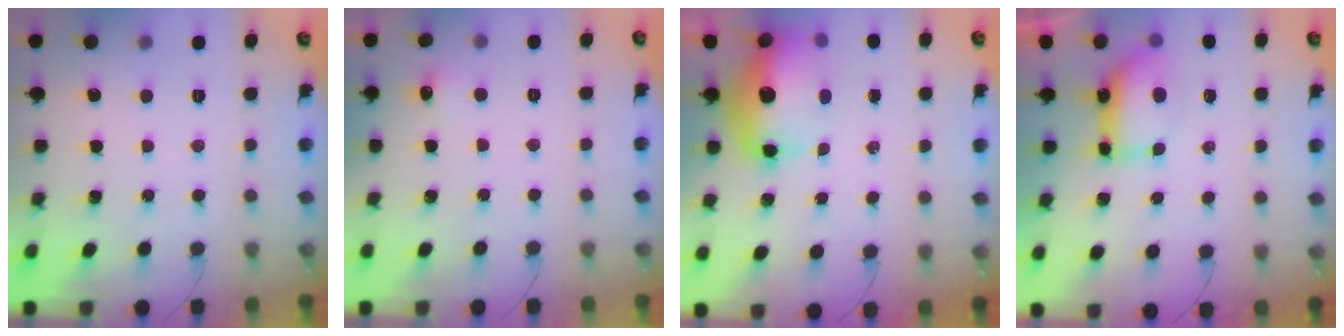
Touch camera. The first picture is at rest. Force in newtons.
{"total": 4.1, "press": 3.9, "slide": 1.1}
{"total": 13.5, "press": 13.2, "slide": 3.1}
{"total": 13.8, "press": 9.3, "slide": 10.2}